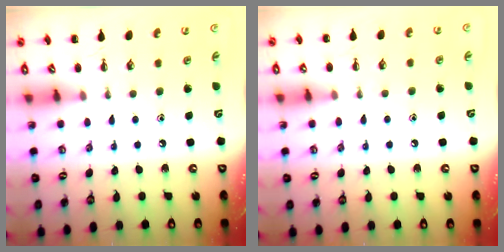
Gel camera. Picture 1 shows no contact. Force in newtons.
{"total": 6.5, "press": 6.1, "slide": 2.2}